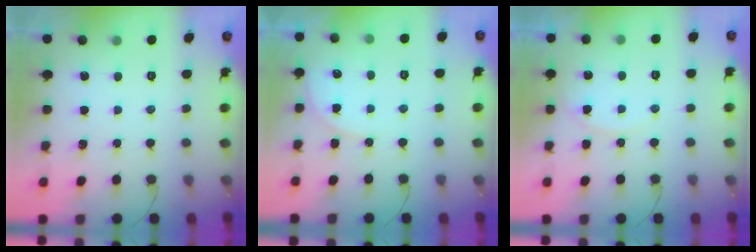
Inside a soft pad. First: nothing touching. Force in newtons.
{"total": 6.7, "press": 6.7, "slide": 0.5}
{"total": 7.1, "press": 7.1, "slide": 0.9}